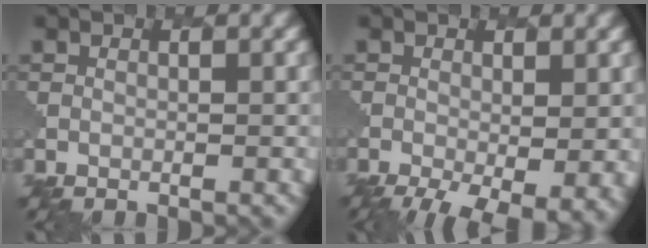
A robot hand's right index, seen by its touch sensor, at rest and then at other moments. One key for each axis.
{"total": 6.7, "fx": -2.5, "fy": 2.7, "fz": 5.6, "tx": -0.096, "ty": -0.019, "tz": -0.029}